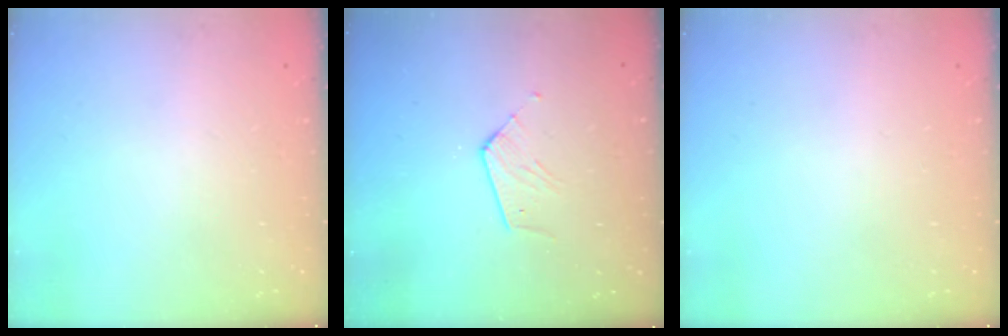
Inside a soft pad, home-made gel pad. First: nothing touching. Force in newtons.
{"total": 5.3, "press": 5.2, "slide": 0.5}
{"total": 0.0}